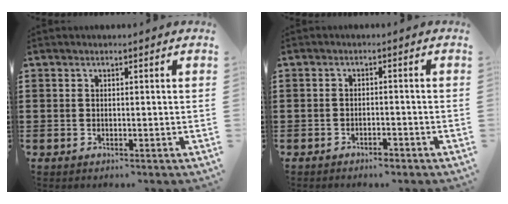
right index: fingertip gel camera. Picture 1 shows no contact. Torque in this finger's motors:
{"motor_torque": [0.15, -0.11, 0.05, -0.01]}